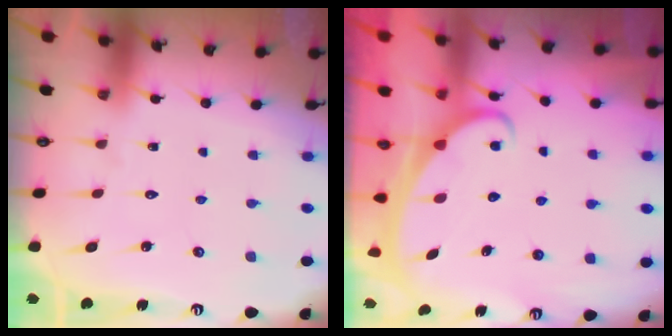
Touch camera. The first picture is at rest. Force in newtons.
{"total": 2.3, "press": 2.2, "slide": 0.3}